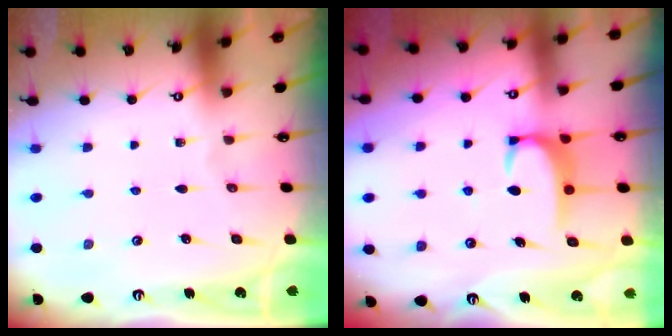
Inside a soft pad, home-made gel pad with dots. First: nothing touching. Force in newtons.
{"total": 2.7, "press": 2.7, "slide": 0.4}